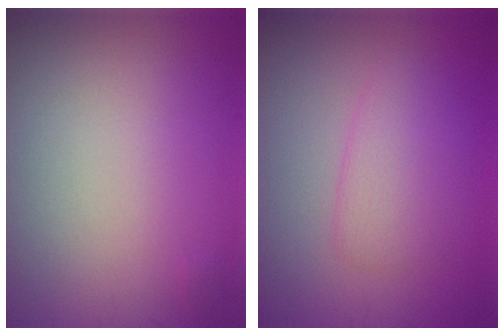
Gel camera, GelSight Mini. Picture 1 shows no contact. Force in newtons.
{"total": 2.8, "press": 2.8, "slide": 0.1}